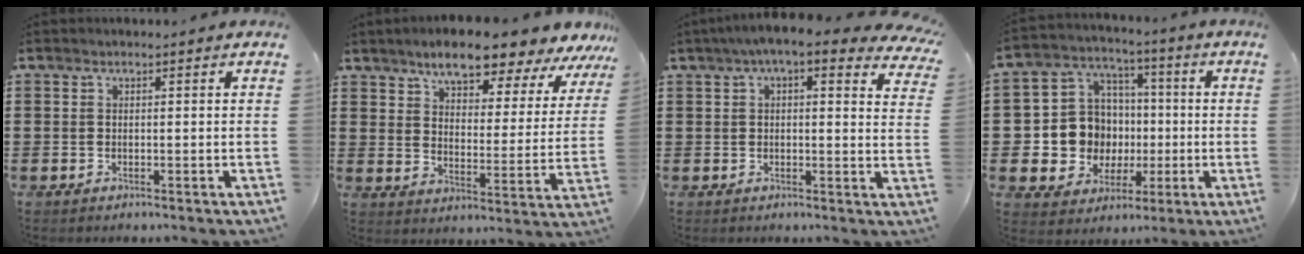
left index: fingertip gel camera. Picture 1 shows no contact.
{"total": 8.4, "force": [7.6, 1.3, 3.3], "torque": [-0.080, -0.039, 0.131]}
{"total": 5.5, "force": [4.1, 0.4, 3.6], "torque": [-0.081, -0.008, 0.070]}
{"total": 10.1, "force": [-0.3, 9.7, 2.9], "torque": [-0.098, 0.006, 0.007]}